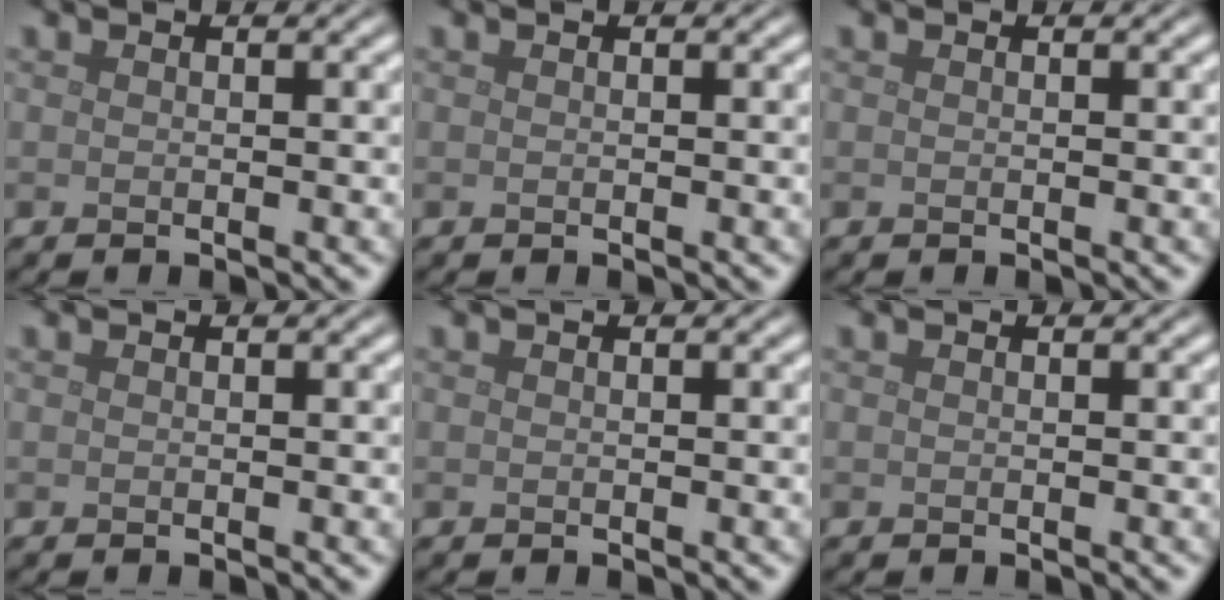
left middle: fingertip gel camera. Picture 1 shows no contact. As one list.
[{"total": 0.0}, {"total": 0.0}, {"total": 0.0}, {"total": 0.0}, {"total": 0.0}]